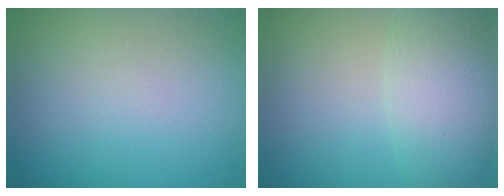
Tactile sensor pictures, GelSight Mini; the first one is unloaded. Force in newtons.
{"total": 5.6, "press": 5.6, "slide": 0.2}